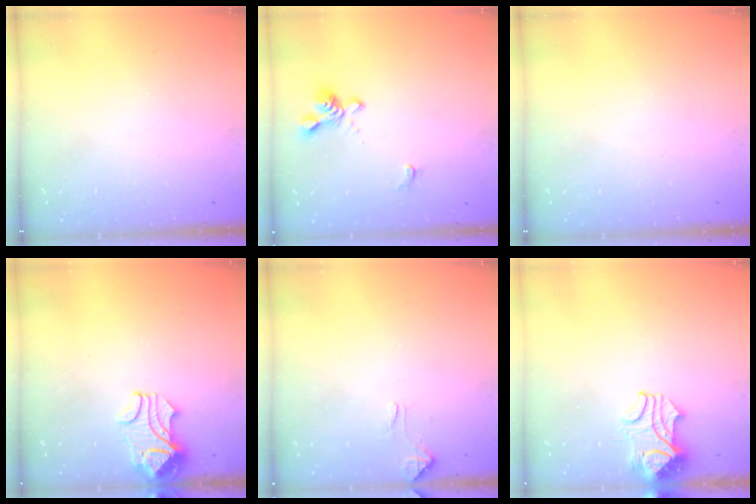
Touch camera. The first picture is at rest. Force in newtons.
{"total": 1.6, "press": 1.0, "slide": 1.2}
{"total": 0.0}
{"total": 2.2, "press": 2.1, "slide": 0.7}
{"total": 4.3, "press": 4.3, "slide": 0.4}
{"total": 2.4, "press": 2.3, "slide": 0.6}